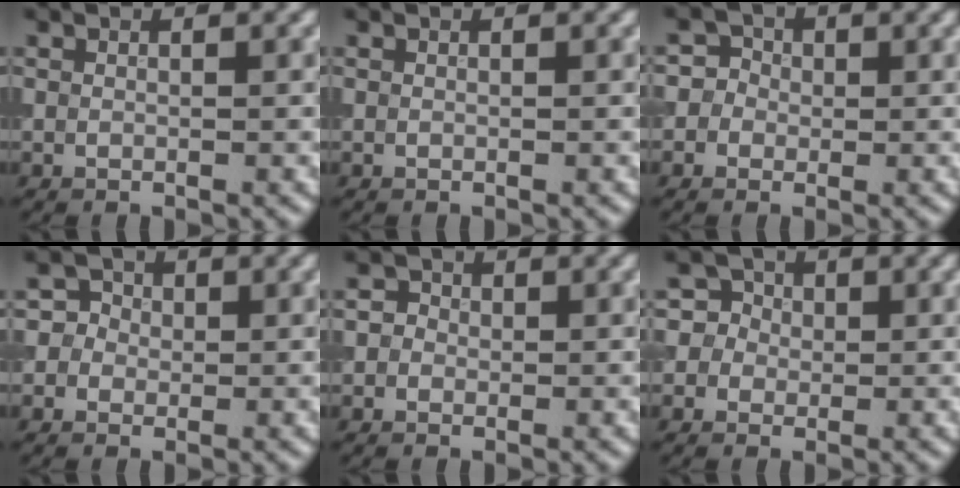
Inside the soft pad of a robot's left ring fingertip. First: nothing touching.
{"total": 0.0}
{"total": 2.8, "force": [-0.2, 2.7, 0.7], "torque": [0.021, 0.014, -0.024]}
{"total": 3.0, "force": [0.1, 2.9, 0.8], "torque": [0.014, 0.016, -0.013]}
{"total": 1.7, "force": [0.0, 1.5, 0.7], "torque": [0.007, 0.009, -0.016]}
{"total": 4.3, "force": [0.6, 4.2, 1.1], "torque": [-0.001, 0.032, -0.011]}